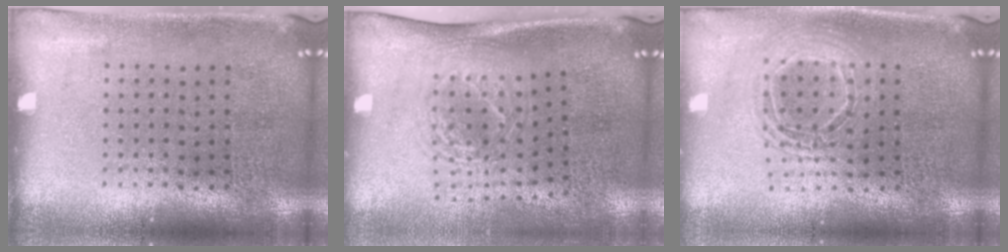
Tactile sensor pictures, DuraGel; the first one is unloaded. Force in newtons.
{"total": 1.7, "press": 1.3, "slide": 1.2}
{"total": 1.7, "press": 1.4, "slide": 0.9}